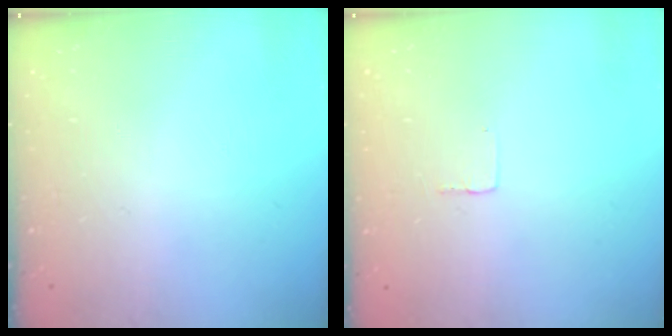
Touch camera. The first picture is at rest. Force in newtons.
{"total": 1.9, "press": 1.9, "slide": 0.1}